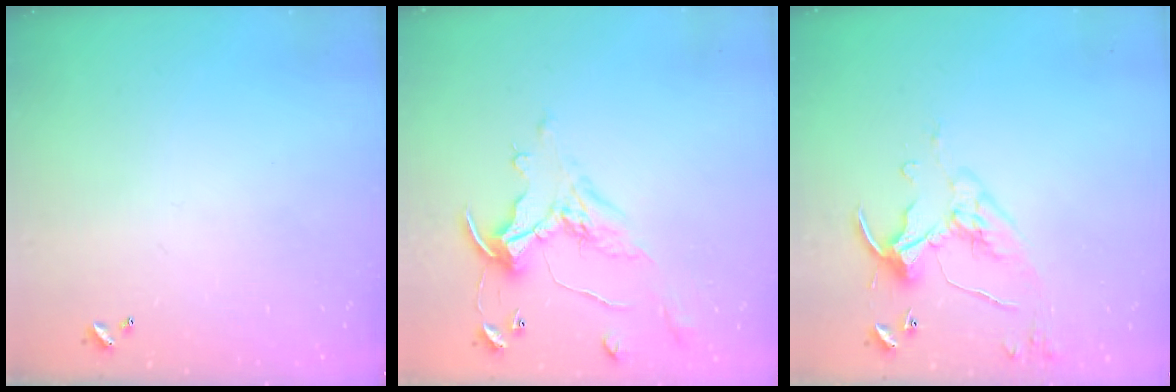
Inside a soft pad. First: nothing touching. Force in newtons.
{"total": 1.8, "press": 1.5, "slide": 1.1}
{"total": 7.0, "press": 6.9, "slide": 0.8}